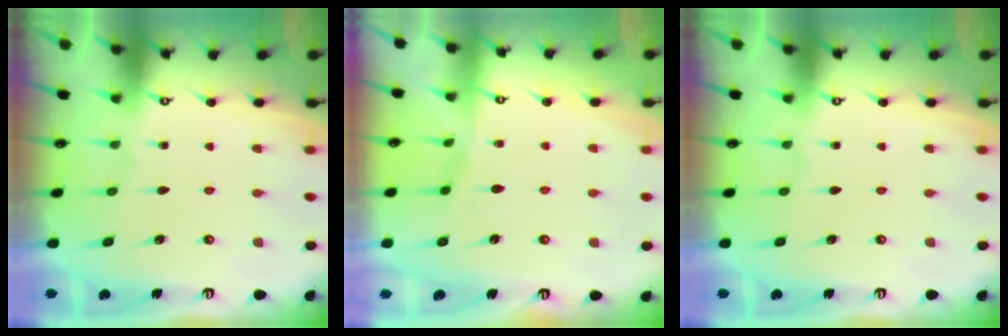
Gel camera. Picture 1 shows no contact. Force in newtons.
{"total": 5.4, "press": 5.4, "slide": 0.7}
{"total": 0.0}